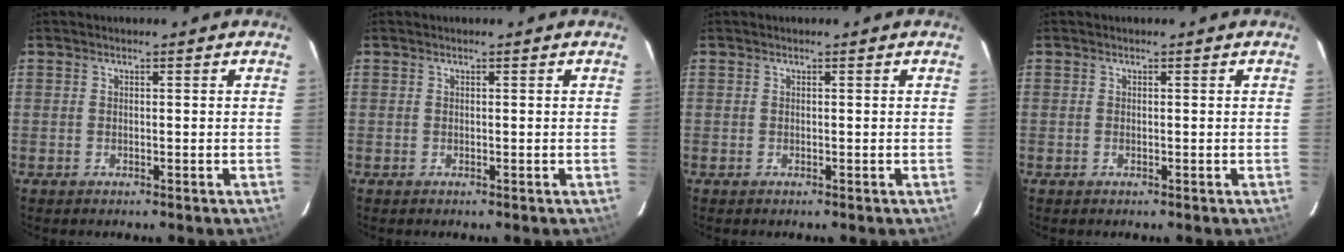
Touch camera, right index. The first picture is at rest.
{"total": 0.0}
{"total": 0.0}
{"total": 0.0}